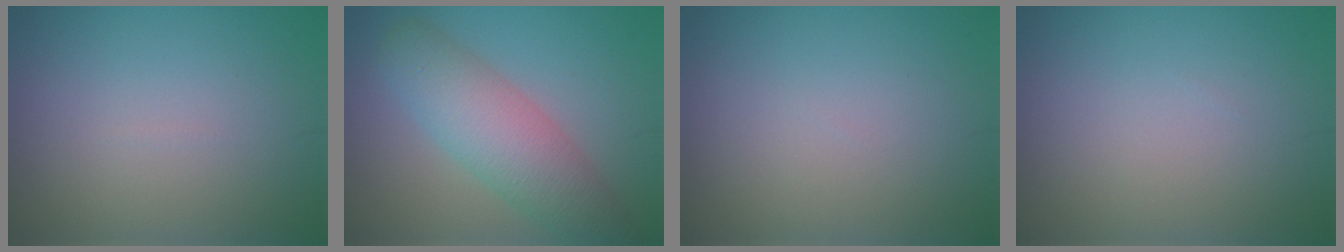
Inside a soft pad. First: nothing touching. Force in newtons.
{"total": 6.4, "press": 6.4, "slide": 0.3}
{"total": 0.0}
{"total": 0.0}